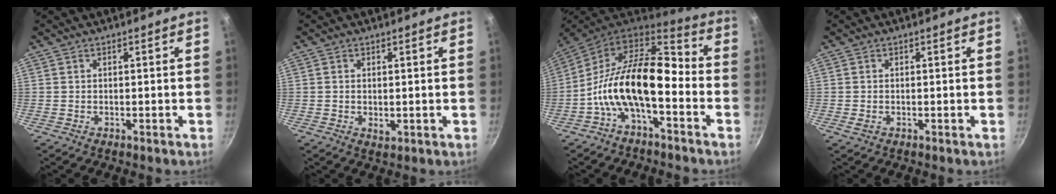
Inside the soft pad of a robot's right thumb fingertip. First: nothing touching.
{"total": 1.9, "force": [0.0, 1.1, 1.6], "torque": [-0.026, -0.004, 0.001]}
{"total": 17.1, "force": [-4.1, 8.7, 14.1], "torque": [-0.245, 0.057, -0.095]}
{"total": 0.9, "force": [-0.1, 0.5, 0.7], "torque": [-0.014, 0.000, -0.002]}